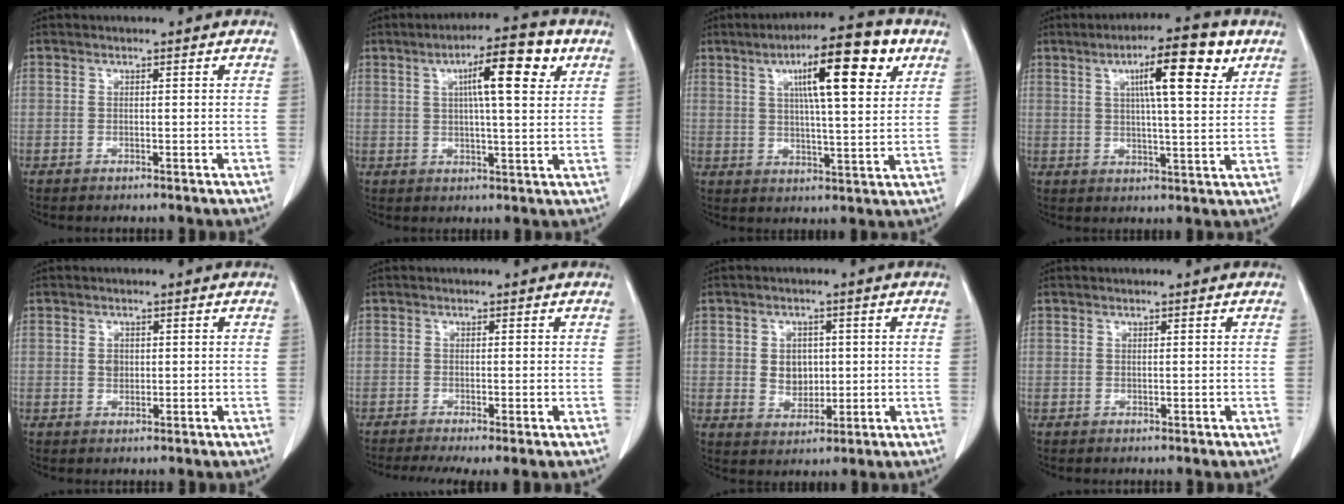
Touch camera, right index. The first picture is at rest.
{"total": 10.1, "force": [3.9, 1.5, 9.2], "torque": [-0.142, 0.015, 0.054]}
{"total": 13.7, "force": [5.9, 2.1, 12.1], "torque": [-0.189, 0.014, 0.085]}
{"total": 11.0, "force": [5.0, 1.4, 9.7], "torque": [-0.151, 0.010, 0.070]}
{"total": 1.3, "force": [0.1, 1.1, 0.8], "torque": [-0.014, 0.001, 0.003]}
{"total": 6.1, "force": [-4.5, 0.6, 4.1], "torque": [-0.063, -0.016, -0.073]}
{"total": 4.7, "force": [0.4, 3.7, 2.9], "torque": [-0.044, 0.006, 0.017]}
{"total": 0.0}